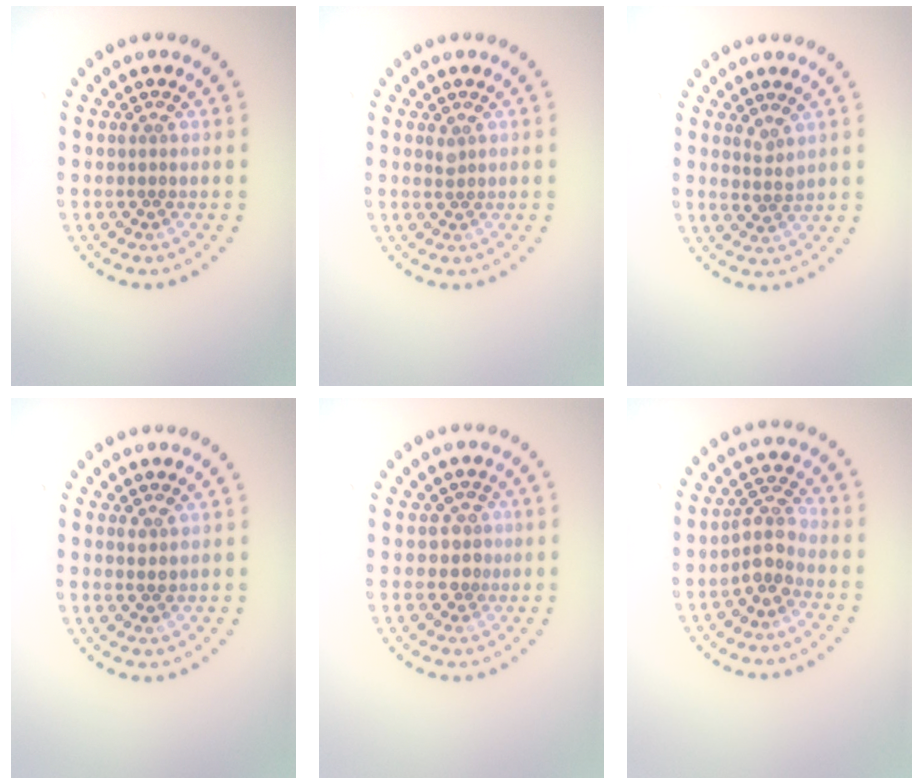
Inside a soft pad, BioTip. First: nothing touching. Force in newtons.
{"total": 0.6, "press": 0.5, "slide": 0.4}
{"total": 1.3, "press": 1.1, "slide": 0.8}
{"total": 0.8, "press": 0.8, "slide": 0.2}
{"total": 1.6, "press": 1.1, "slide": 1.1}
{"total": 2.7, "press": 2.2, "slide": 1.5}